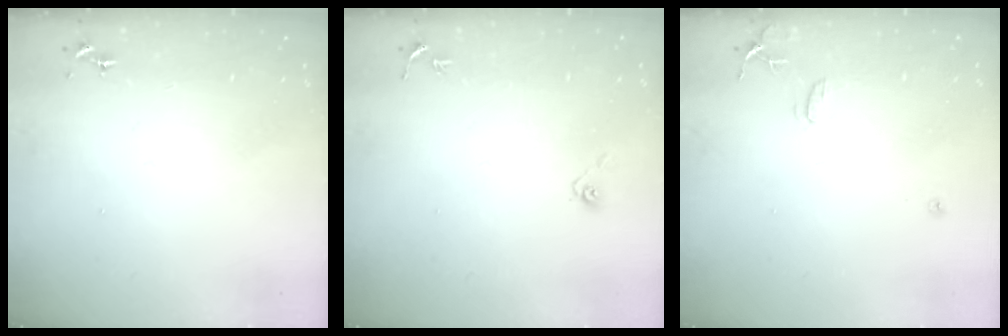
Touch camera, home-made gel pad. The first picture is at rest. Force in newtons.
{"total": 4.0, "press": 3.3, "slide": 2.2}
{"total": 8.5, "press": 8.5, "slide": 0.8}